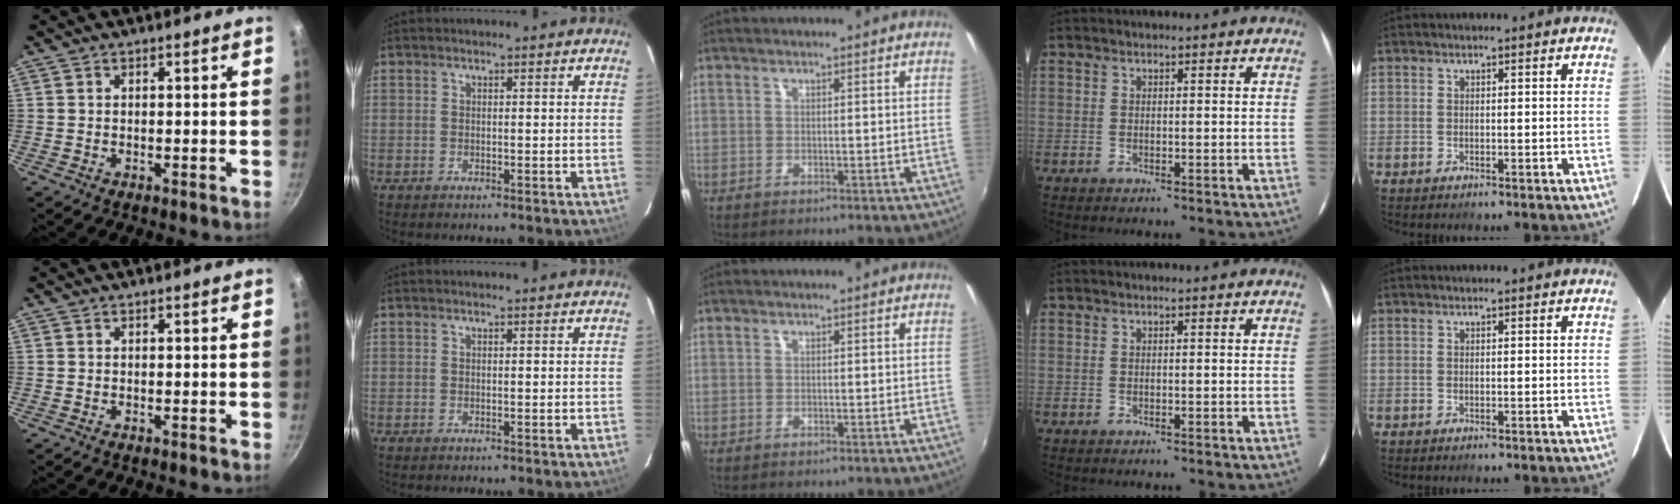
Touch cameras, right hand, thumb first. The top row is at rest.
{}